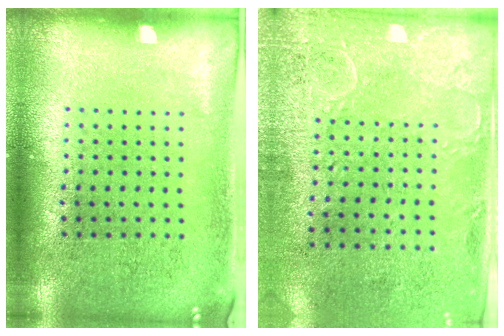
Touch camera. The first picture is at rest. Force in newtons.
{"total": 2.9, "press": 2.3, "slide": 1.8}